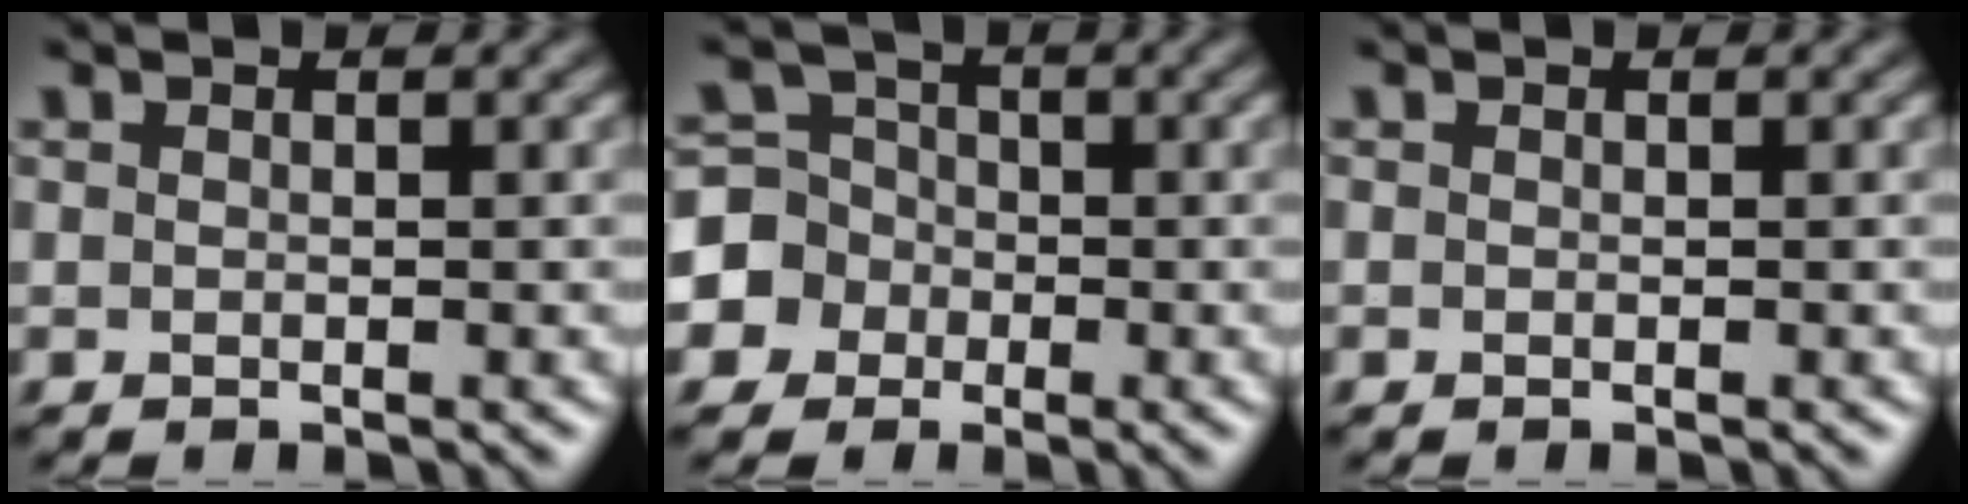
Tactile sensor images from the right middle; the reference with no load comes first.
{"total": 5.8, "force": [-1.8, 5.4, 0.9], "torque": [-0.005, 0.014, -0.059]}
{"total": 0.0}